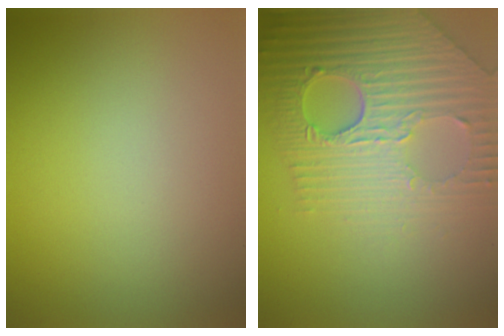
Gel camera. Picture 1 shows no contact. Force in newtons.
{"total": 8.3, "press": 6.2, "slide": 5.6}